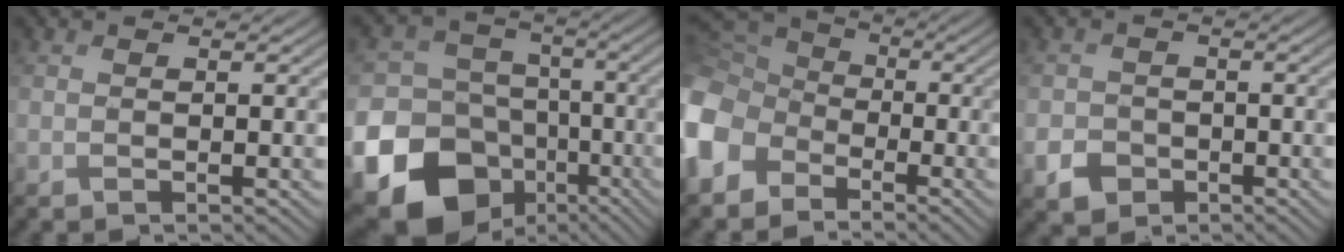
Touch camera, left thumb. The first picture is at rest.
{"total": 24.1, "force": [-10.9, 20.4, 7.0], "torque": [-0.196, -0.069, -0.181]}
{"total": 12.9, "force": [-5.0, 9.8, 6.8], "torque": [-0.223, -0.036, -0.108]}
{"total": 3.5, "force": [-1.6, 2.9, 1.2], "torque": [-0.027, -0.008, -0.032]}